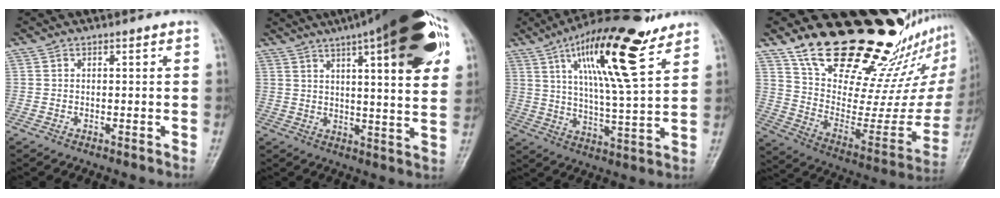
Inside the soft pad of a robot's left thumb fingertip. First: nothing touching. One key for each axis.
{"total": 25.9, "fx": 12.5, "fy": 6.6, "fz": 21.7, "tx": -0.295, "ty": -0.006, "tz": 0.171}
{"total": 18.8, "fx": 10.8, "fy": 4.3, "fz": 14.9, "tx": -0.234, "ty": -0.044, "tz": 0.181}
{"total": 29.0, "fx": 23.4, "fy": 9.8, "fz": 14.2, "tx": -0.170, "ty": -0.148, "tz": 0.350}